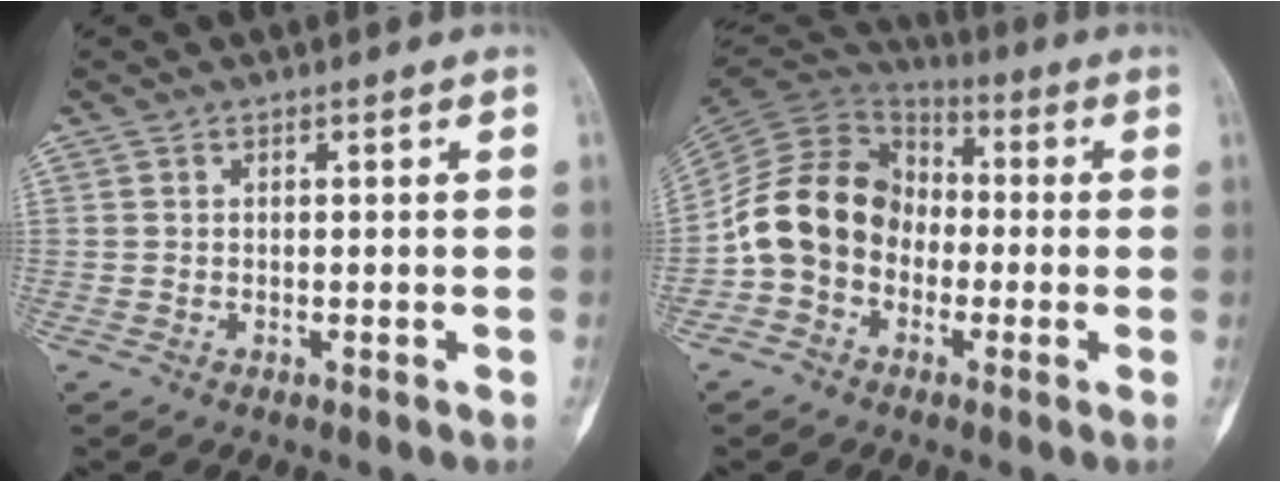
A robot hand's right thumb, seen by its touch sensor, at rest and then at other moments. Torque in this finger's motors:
{"motor_torque": [1.65, 1.56, 1.39, -0.37, 0.15]}